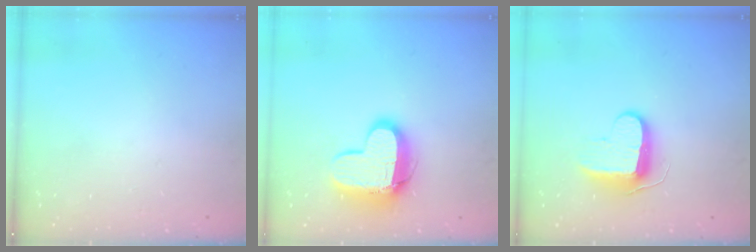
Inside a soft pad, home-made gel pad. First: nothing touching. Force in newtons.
{"total": 12.9, "press": 12.9, "slide": 1.1}
{"total": 10.5, "press": 10.4, "slide": 1.0}